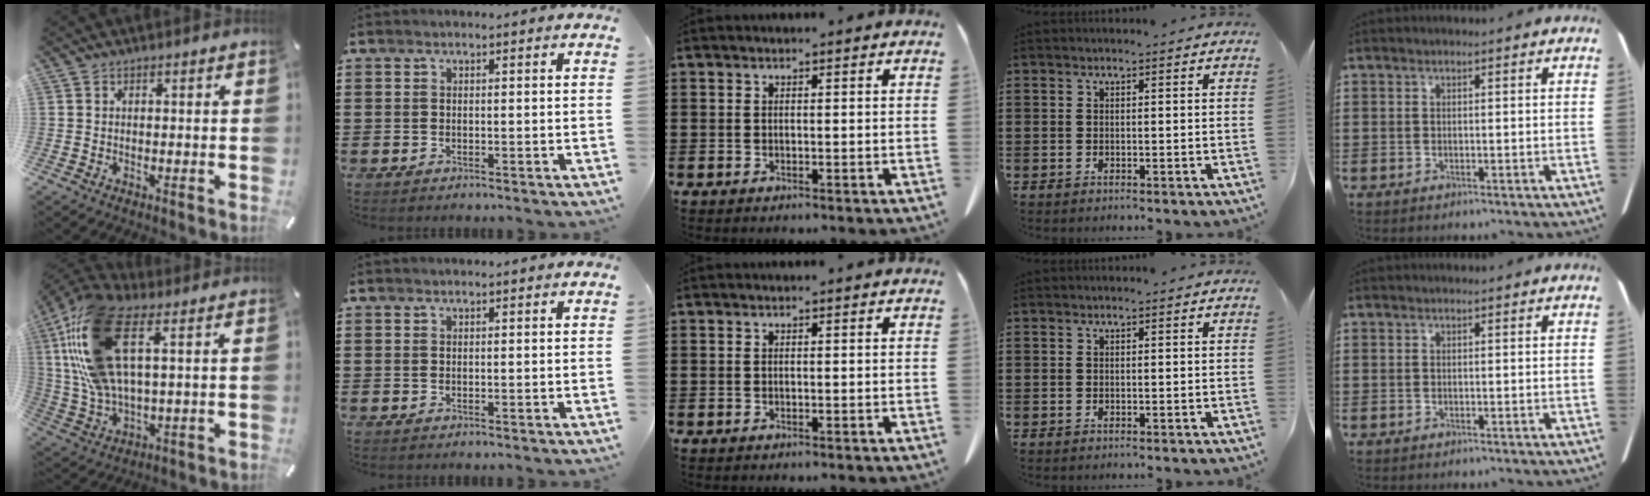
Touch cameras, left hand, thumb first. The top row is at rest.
{"thumb": {"total": 18.9, "force": [6.7, 8.3, 15.6], "torque": [-0.347, -0.005, 0.116]}}